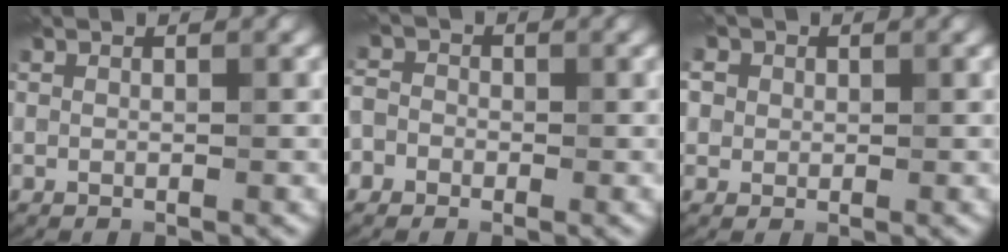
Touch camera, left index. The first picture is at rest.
{"total": 3.0, "force": [-1.2, 2.7, 0.7], "torque": [0.008, 0.015, -0.043]}
{"total": 7.4, "force": [3.2, 5.8, 3.4], "torque": [-0.057, 0.033, 0.014]}